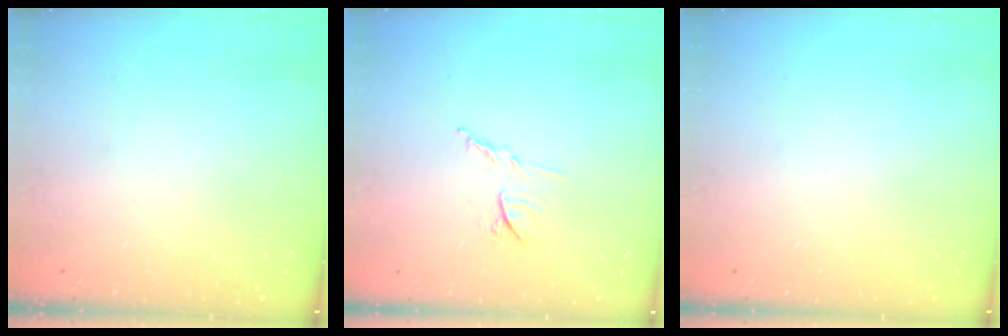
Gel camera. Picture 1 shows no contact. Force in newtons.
{"total": 7.7, "press": 7.7, "slide": 0.5}
{"total": 0.0}